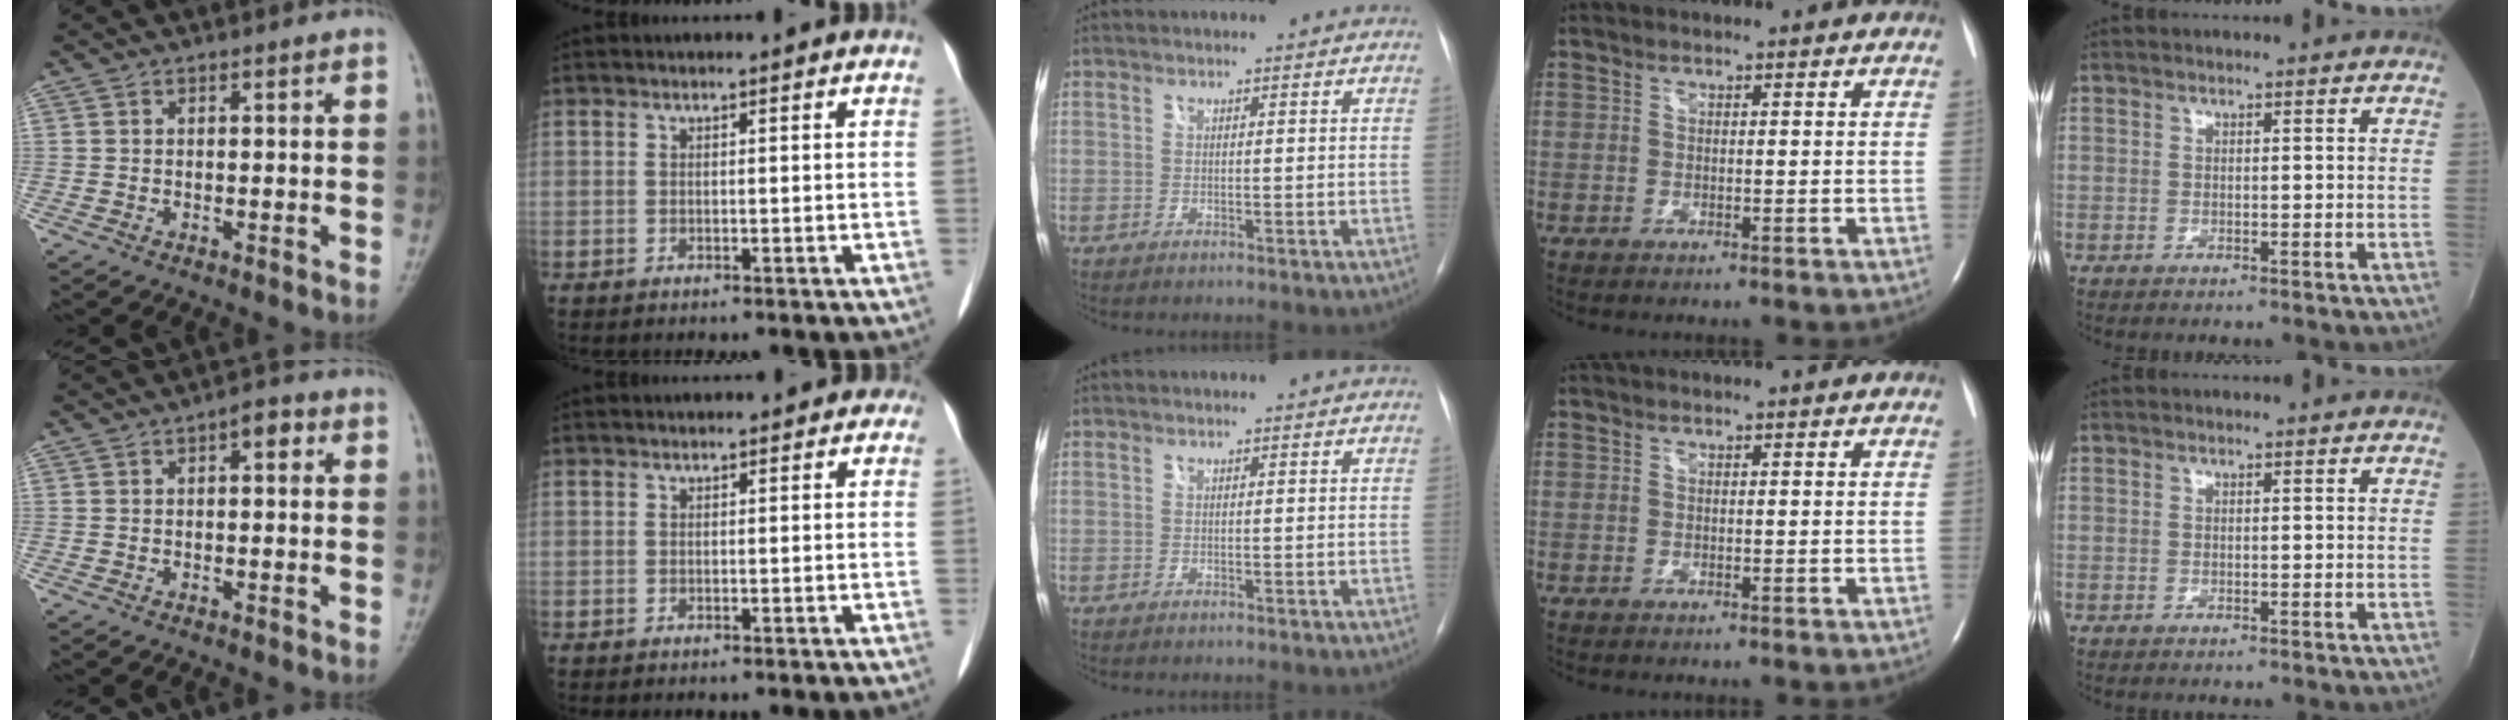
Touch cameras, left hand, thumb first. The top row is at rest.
{"thumb": {"total": 2.9, "force": [0.8, 1.4, 2.4], "torque": [-0.020, 0.005, 0.003]}, "index": {"total": 1.8, "force": [0.8, 1.4, 0.7], "torque": [0.008, 0.011, -0.002]}}